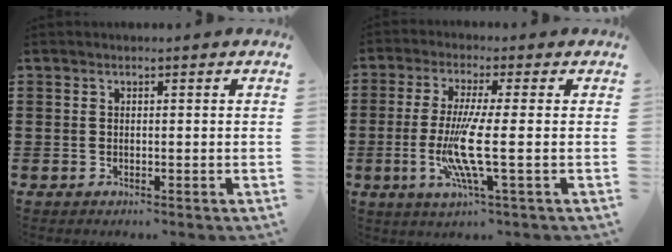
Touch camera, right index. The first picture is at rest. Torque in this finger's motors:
{"motor_torque": [1.19, 0.95, 0.32, 0.11]}